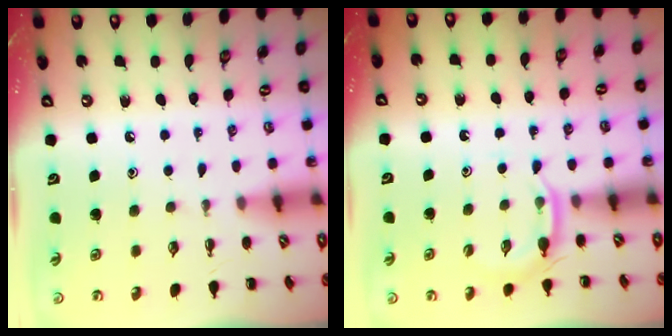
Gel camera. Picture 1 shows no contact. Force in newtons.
{"total": 3.1, "press": 2.9, "slide": 1.1}